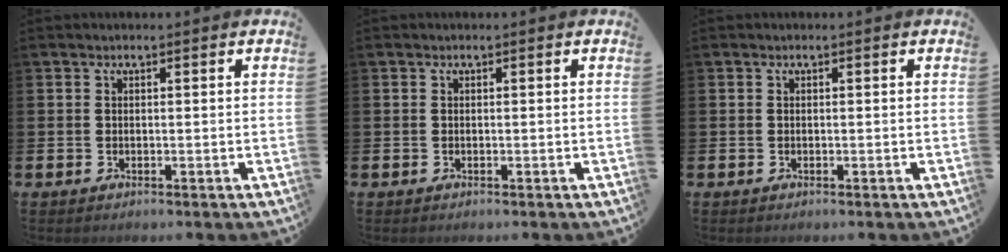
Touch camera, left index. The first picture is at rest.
{"total": 0.0}
{"total": 0.0}